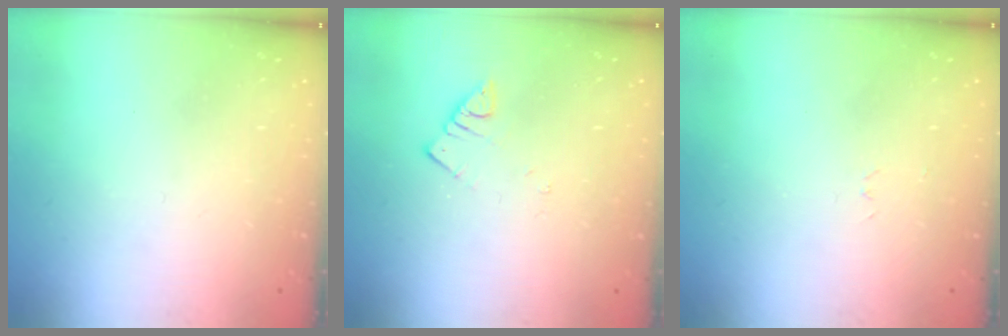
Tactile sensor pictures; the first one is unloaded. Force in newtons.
{"total": 2.5, "press": 2.5, "slide": 0.3}
{"total": 2.6, "press": 2.6, "slide": 0.4}